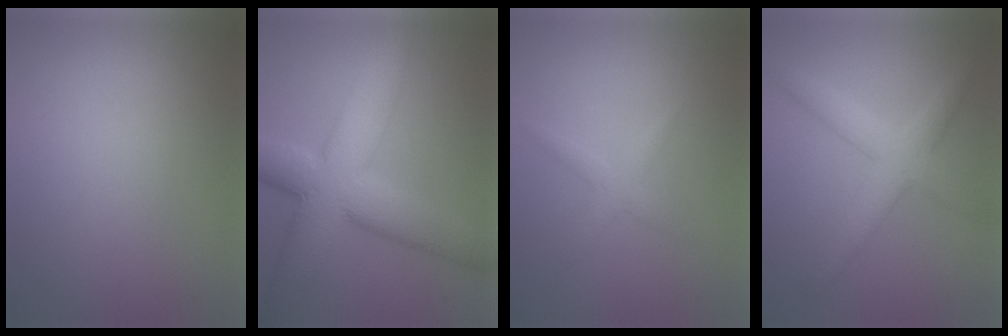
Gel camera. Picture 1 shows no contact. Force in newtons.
{"total": 10.6, "press": 10.6, "slide": 0.3}
{"total": 1.6, "press": 1.6, "slide": 0.1}
{"total": 4.7, "press": 4.7, "slide": 0.1}